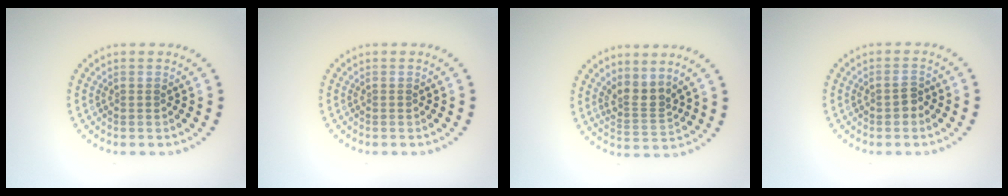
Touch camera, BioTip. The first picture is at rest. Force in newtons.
{"total": 0.0}
{"total": 2.5, "press": 1.9, "slide": 1.7}
{"total": 1.3, "press": 1.3, "slide": 0.2}